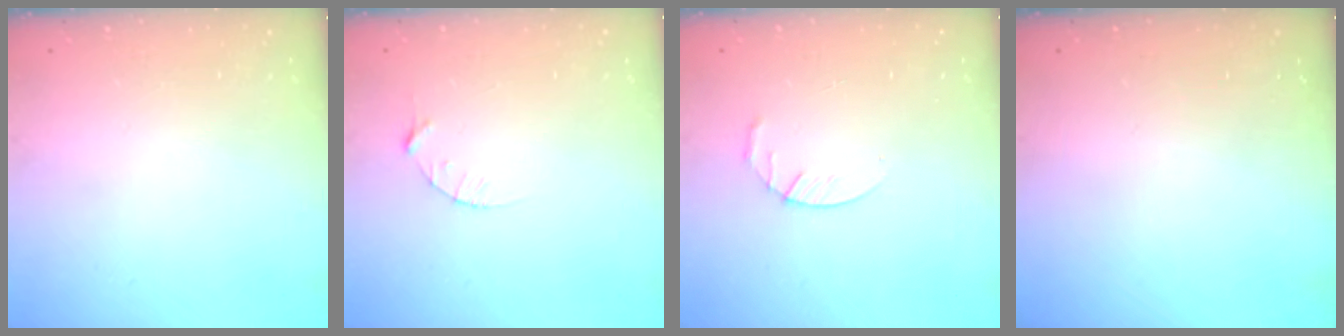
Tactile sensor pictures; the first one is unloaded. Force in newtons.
{"total": 3.1, "press": 3.1, "slide": 0.4}
{"total": 3.0, "press": 2.9, "slide": 0.5}
{"total": 0.0}